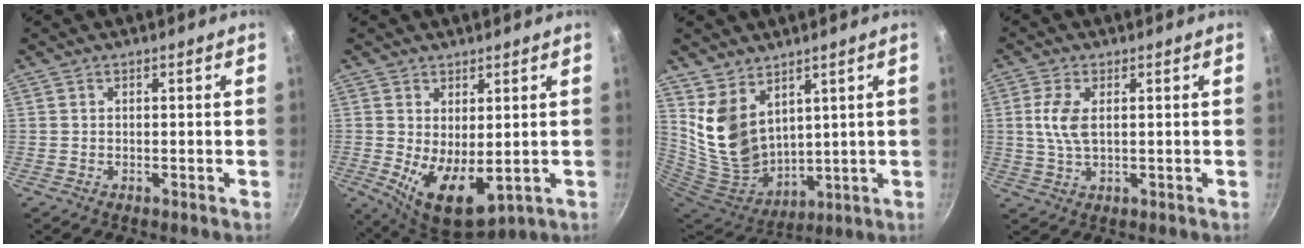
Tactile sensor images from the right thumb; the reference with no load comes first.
{"total": 10.4, "force": [-0.1, 5.2, 9.0], "torque": [-0.129, -0.024, 0.016]}
{"total": 12.8, "force": [6.6, 8.3, 7.2], "torque": [-0.117, -0.064, 0.152]}
{"total": 5.3, "force": [0.9, 2.5, 4.6], "torque": [-0.099, 0.002, 0.017]}